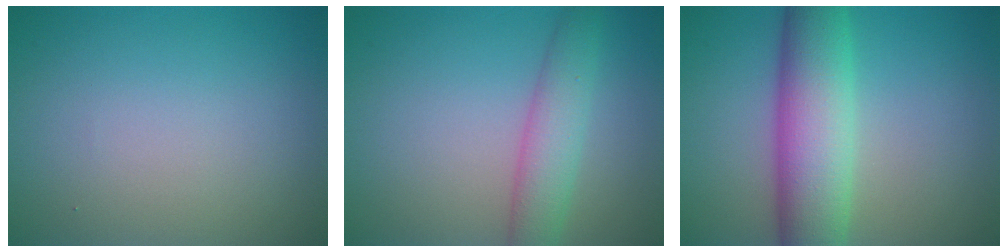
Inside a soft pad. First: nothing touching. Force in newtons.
{"total": 3.9, "press": 3.9, "slide": 0.1}
{"total": 8.5, "press": 8.5, "slide": 0.2}